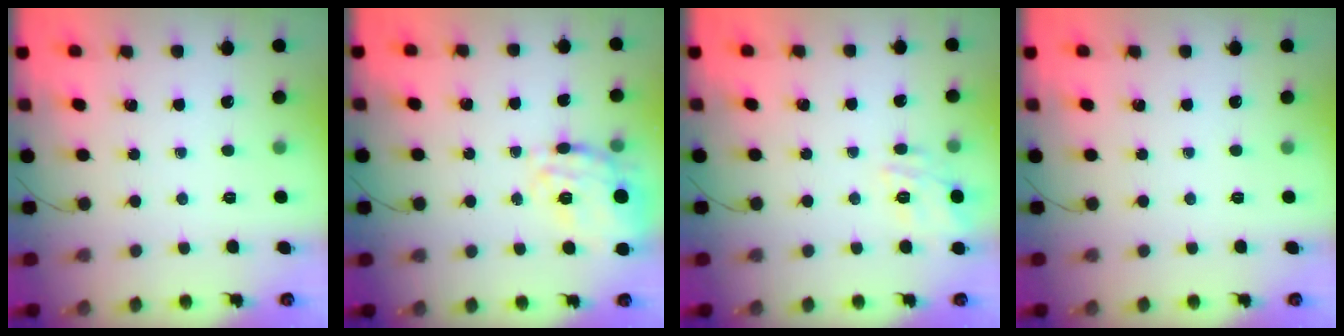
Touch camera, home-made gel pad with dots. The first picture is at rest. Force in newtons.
{"total": 14.7, "press": 14.6, "slide": 1.3}
{"total": 12.6, "press": 12.6, "slide": 0.6}
{"total": 0.0}